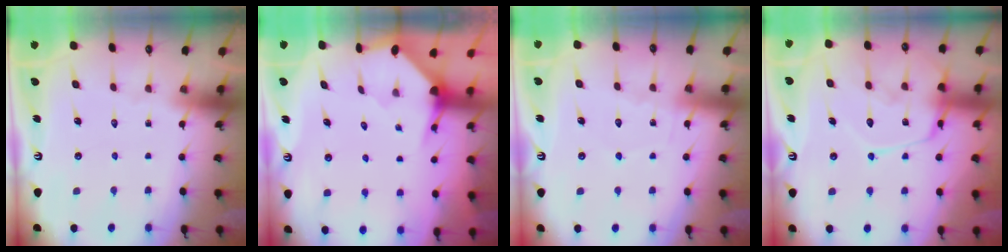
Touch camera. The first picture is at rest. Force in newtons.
{"total": 3.2, "press": 3.2, "slide": 0.3}
{"total": 6.1, "press": 6.1, "slide": 0.6}
{"total": 14.9, "press": 14.8, "slide": 1.3}